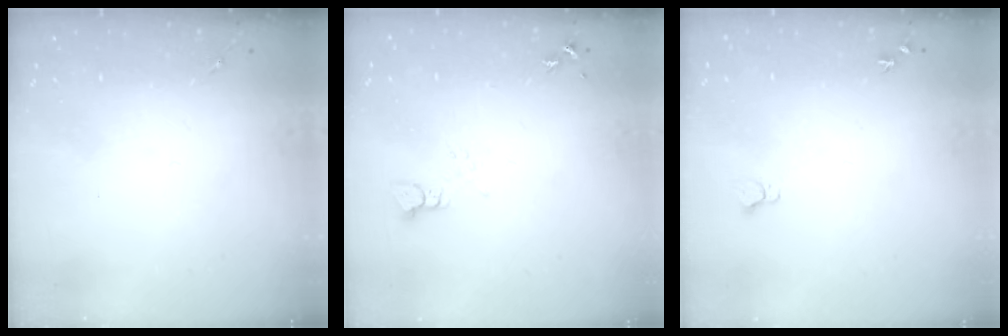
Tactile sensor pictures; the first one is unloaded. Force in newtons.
{"total": 3.0, "press": 3.0, "slide": 0.2}
{"total": 4.1, "press": 4.0, "slide": 0.5}